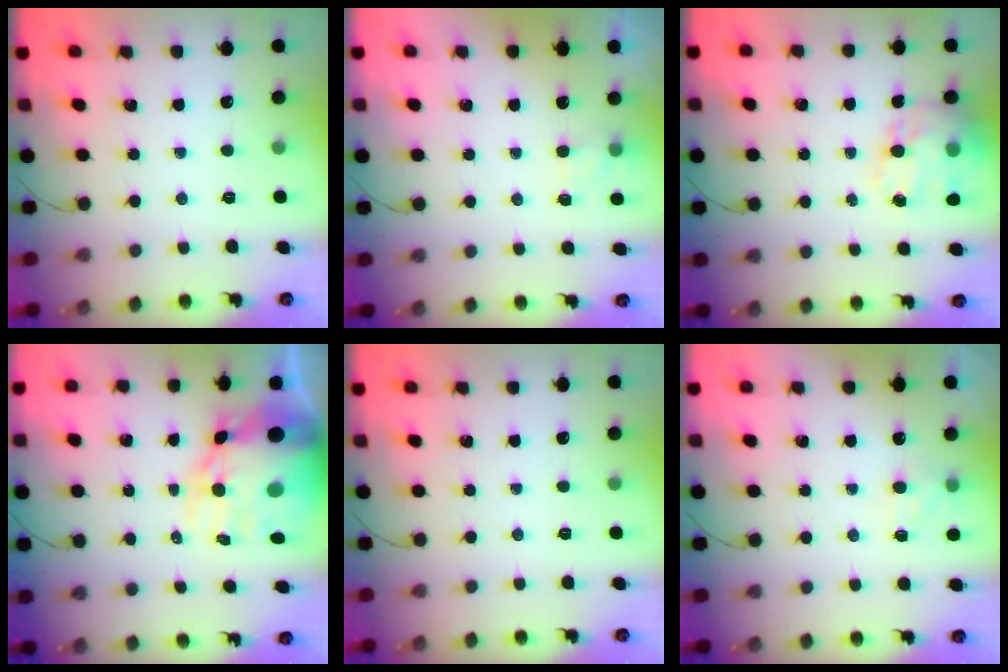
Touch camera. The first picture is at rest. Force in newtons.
{"total": 2.5, "press": 1.9, "slide": 1.6}
{"total": 16.1, "press": 15.6, "slide": 4.1}
{"total": 18.9, "press": 18.4, "slide": 4.6}
{"total": 0.0}
{"total": 5.1, "press": 4.9, "slide": 1.5}